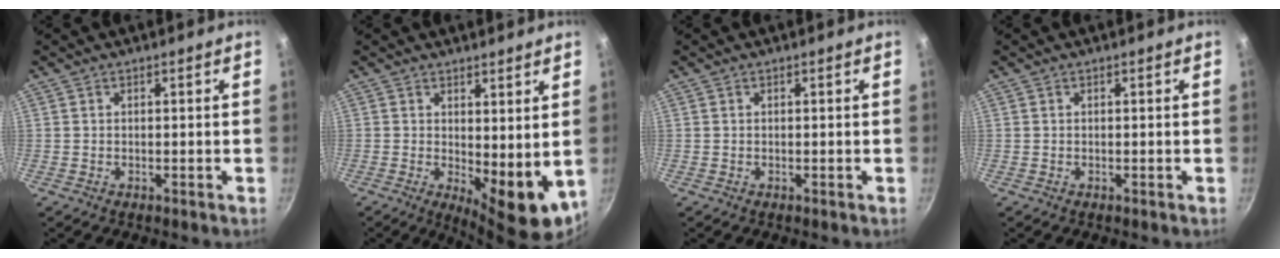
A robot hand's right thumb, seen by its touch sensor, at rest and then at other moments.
{"total": 9.3, "force": [1.0, 4.1, 8.3], "torque": [-0.096, -0.018, 0.026]}
{"total": 0.0}
{"total": 0.0}